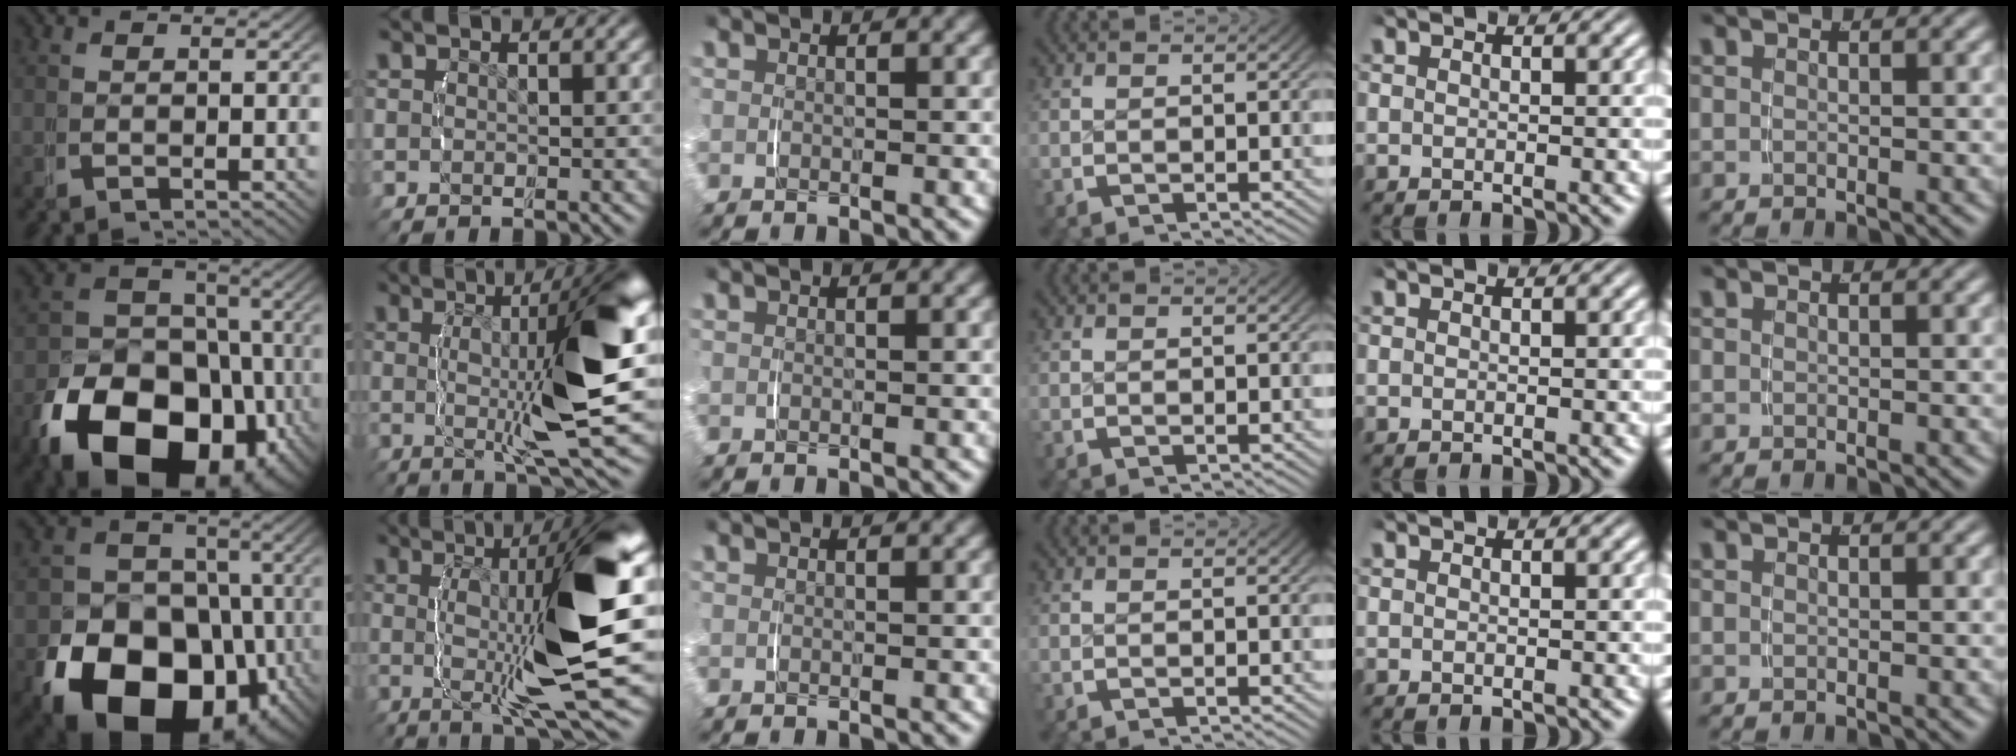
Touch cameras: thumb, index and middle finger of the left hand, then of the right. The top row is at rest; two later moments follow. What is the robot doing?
{"motion": "lift_and_place", "object": "jar lid"}